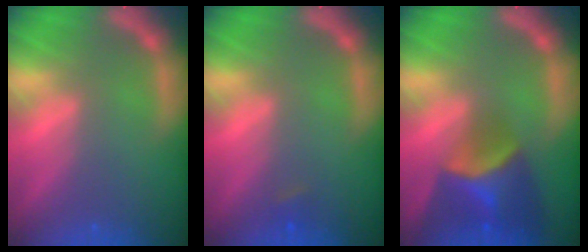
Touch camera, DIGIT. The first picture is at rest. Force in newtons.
{"total": 0.9}
{"total": 7.4}